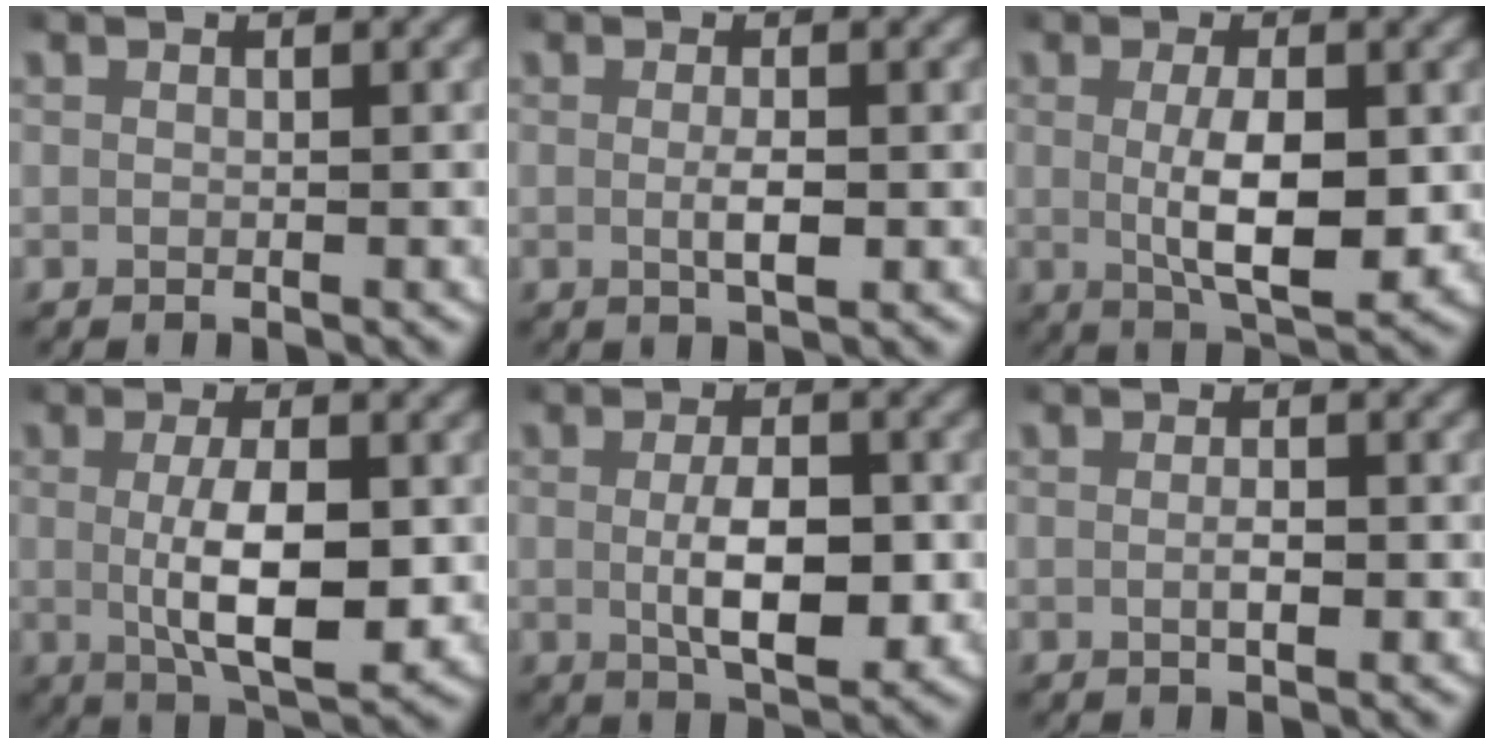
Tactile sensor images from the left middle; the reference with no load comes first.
{"total": 2.0, "force": [-0.1, 0.4, 1.9], "torque": [-0.032, -0.006, 0.000]}
{"total": 5.8, "force": [-0.2, 2.3, 5.4], "torque": [-0.087, -0.017, 0.002]}
{"total": 6.6, "force": [-0.4, 2.5, 6.1], "torque": [-0.100, -0.013, -0.002]}
{"total": 5.5, "force": [-0.5, 2.5, 4.9], "torque": [-0.079, -0.014, -0.005]}
{"total": 1.3, "force": [-0.2, 0.5, 1.2], "torque": [-0.020, -0.002, -0.004]}